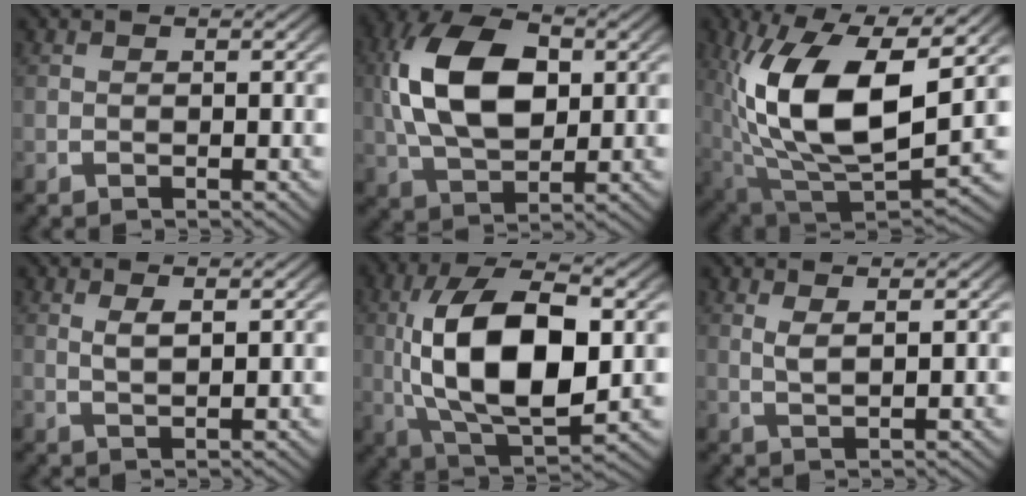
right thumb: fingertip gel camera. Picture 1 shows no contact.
{"total": 11.3, "force": [1.5, 7.3, 8.5], "torque": [-0.191, -0.020, 0.042]}
{"total": 15.4, "force": [-0.1, 9.3, 12.2], "torque": [-0.269, -0.058, 0.030]}
{"total": 1.7, "force": [1.3, 0.2, 1.1], "torque": [-0.025, -0.006, 0.034]}
{"total": 15.1, "force": [-0.3, 8.4, 12.5], "torque": [-0.280, -0.047, 0.025]}
{"total": 2.3, "force": [1.7, 0.3, 1.5], "torque": [-0.033, -0.005, 0.041]}